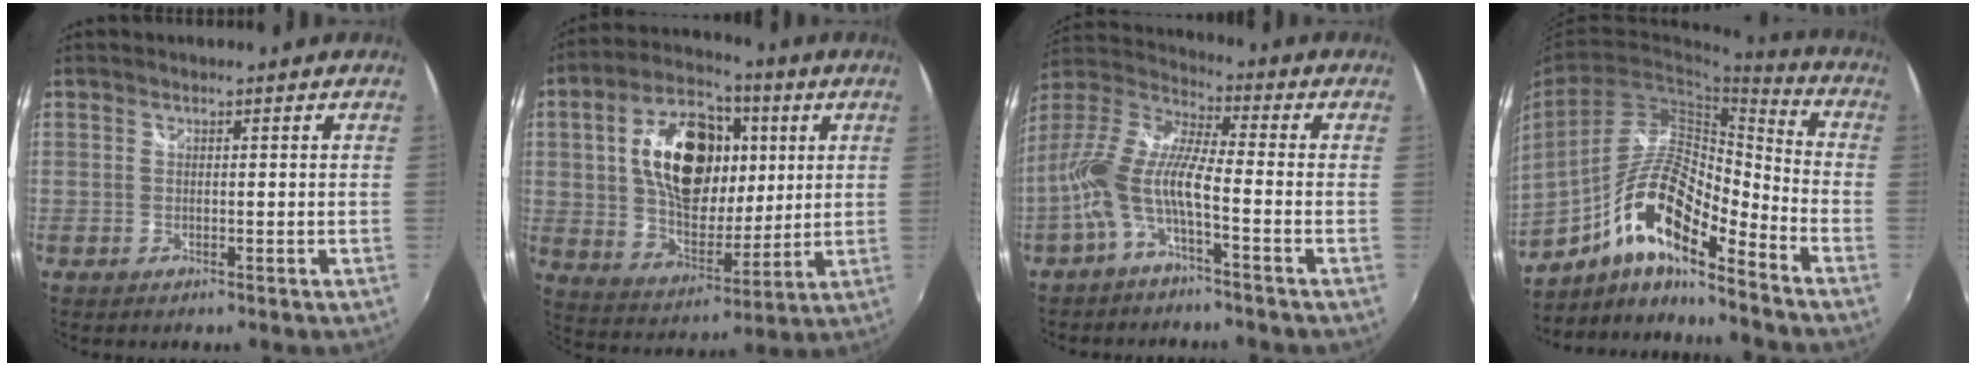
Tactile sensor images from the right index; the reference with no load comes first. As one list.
[{"total": 20.1, "force": [4.6, 12.0, 15.5], "torque": [-0.286, 0.022, 0.084]}, {"total": 10.9, "force": [-4.1, 2.0, 9.9], "torque": [-0.207, 0.002, -0.083]}, {"total": 15.5, "force": [-9.0, 4.1, 11.9], "torque": [-0.217, 0.001, -0.172]}]